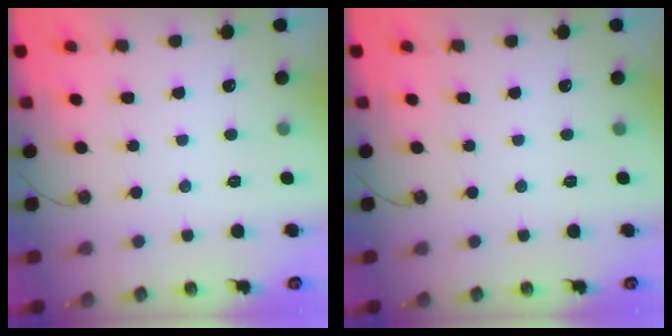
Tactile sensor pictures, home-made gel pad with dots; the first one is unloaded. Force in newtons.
{"total": 0.0}